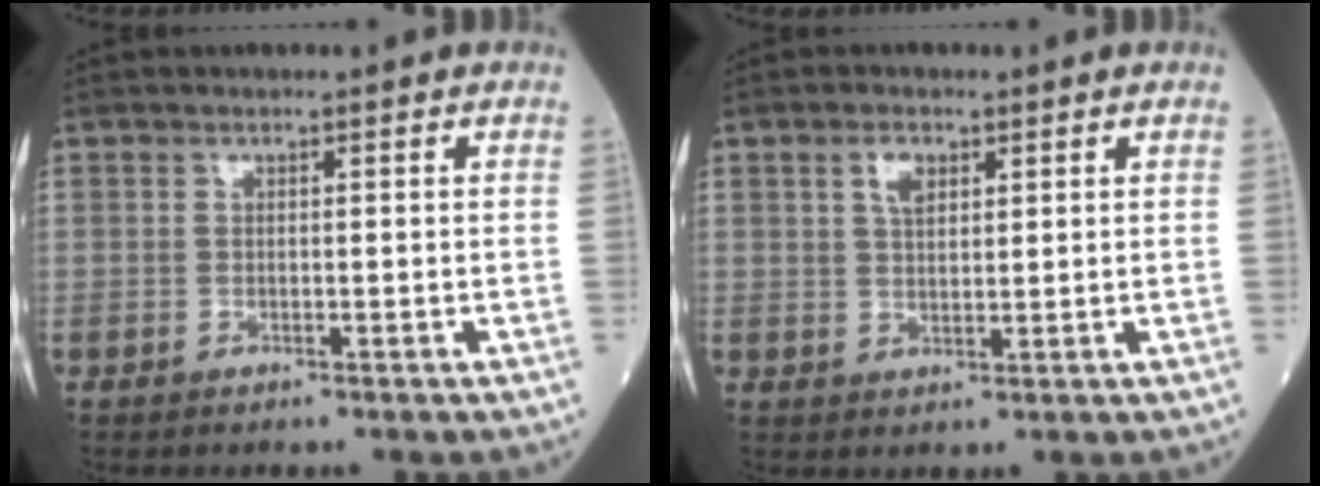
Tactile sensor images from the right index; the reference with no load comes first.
{"total": 3.2, "force": [1.6, 1.6, 2.3], "torque": [-0.045, 0.005, 0.030]}